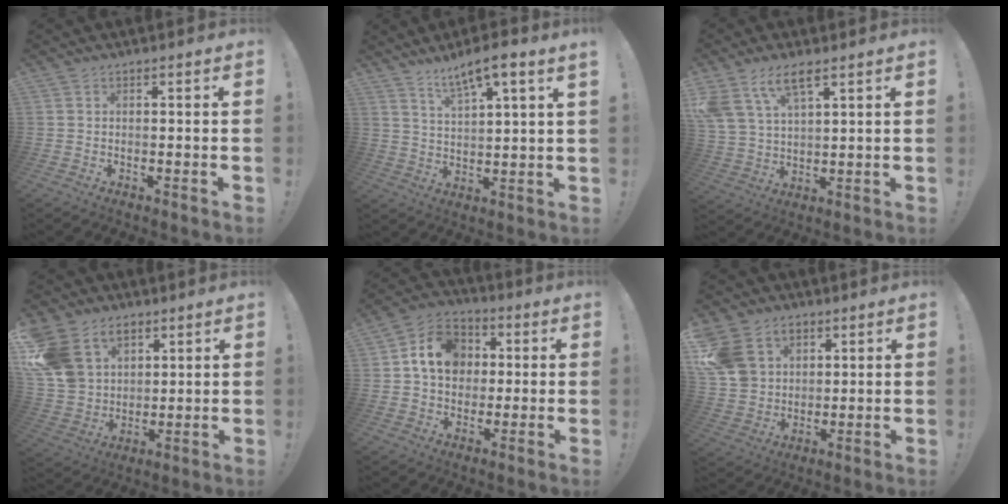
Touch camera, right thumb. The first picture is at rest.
{"total": 8.1, "force": [6.2, 0.6, 5.1], "torque": [-0.086, -0.033, 0.103]}
{"total": 9.4, "force": [6.2, 4.5, 5.4], "torque": [-0.111, -0.022, 0.119]}
{"total": 16.3, "force": [7.8, 12.3, 7.4], "torque": [-0.139, -0.033, 0.157]}
{"total": 13.9, "force": [2.7, 11.5, 7.3], "torque": [-0.099, 0.008, 0.059]}
{"total": 14.1, "force": [6.0, 11.2, 6.0], "torque": [-0.099, -0.019, 0.126]}